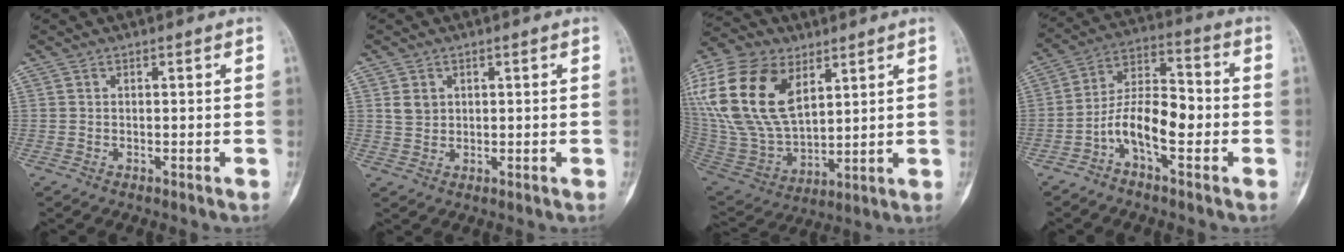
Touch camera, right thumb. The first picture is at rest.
{"total": 2.7, "force": [0.9, 2.2, 1.2], "torque": [-0.015, -0.003, 0.023]}
{"total": 25.1, "force": [9.4, 14.8, 18.0], "torque": [-0.385, -0.019, 0.184]}
{"total": 11.1, "force": [-3.5, 5.0, 9.2], "torque": [-0.158, 0.049, -0.070]}